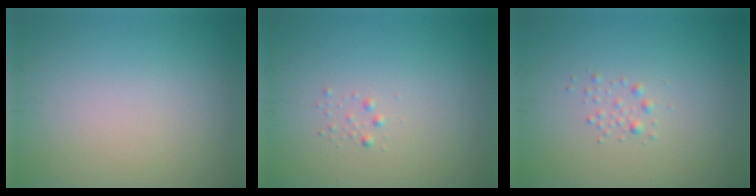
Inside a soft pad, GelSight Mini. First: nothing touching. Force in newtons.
{"total": 0.6, "press": 0.6, "slide": 0.0}
{"total": 0.8, "press": 0.8, "slide": 0.1}